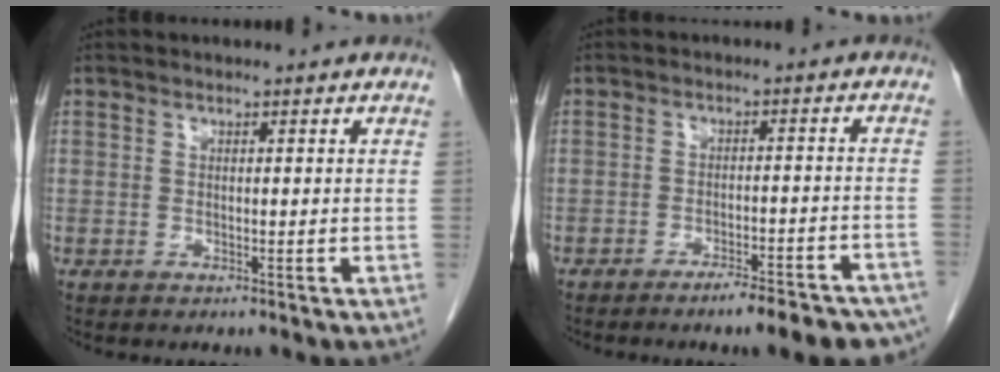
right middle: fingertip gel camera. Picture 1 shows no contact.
{"total": 9.9, "force": [-8.0, 1.6, 5.6], "torque": [-0.049, 0.016, -0.108]}